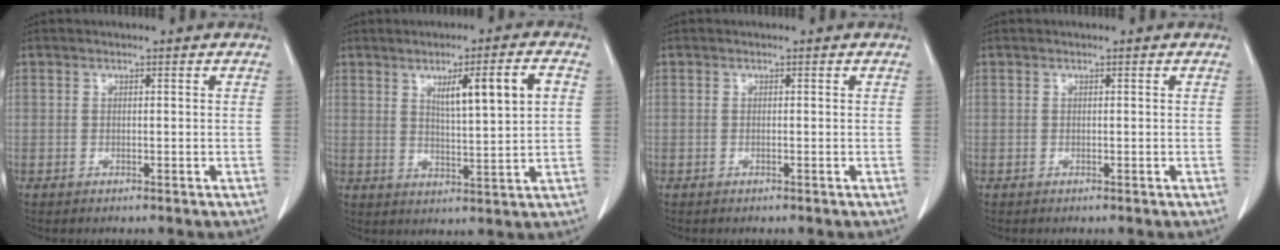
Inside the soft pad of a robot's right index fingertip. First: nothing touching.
{"total": 8.3, "force": [2.7, 0.3, 7.8], "torque": [-0.130, 0.001, 0.046]}
{"total": 0.0}
{"total": 0.0}